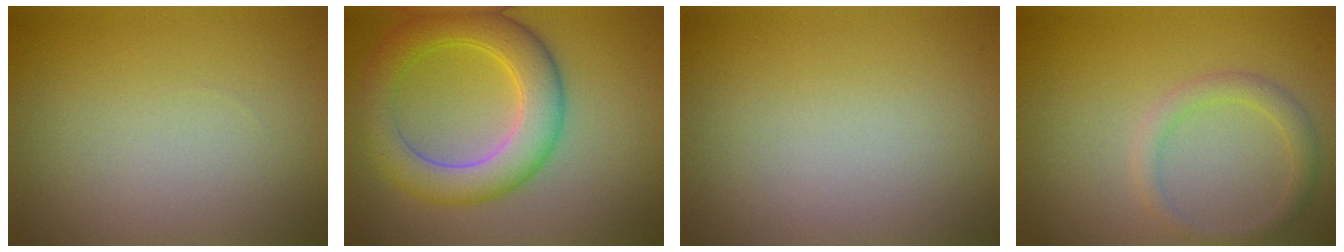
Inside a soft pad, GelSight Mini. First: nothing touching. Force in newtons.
{"total": 6.3, "press": 6.3, "slide": 0.2}
{"total": 0.0}
{"total": 1.8, "press": 1.8, "slide": 0.2}